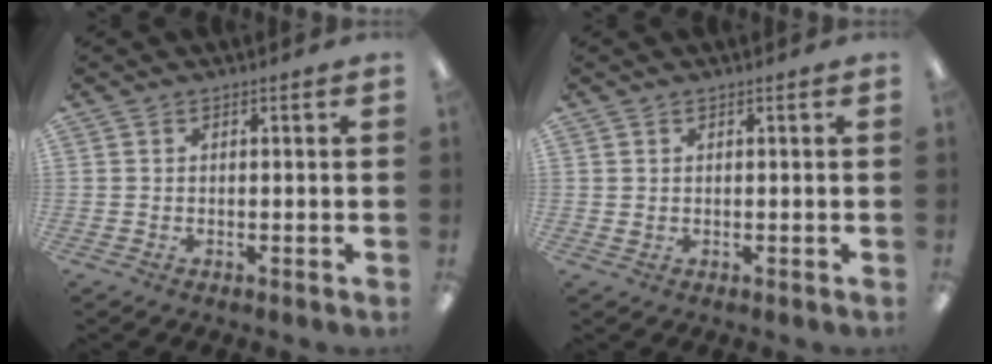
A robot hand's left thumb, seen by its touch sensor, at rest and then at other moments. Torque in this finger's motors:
{"motor_torque": [-0.16, 0.12, 0.24, -0.23, 0.00]}